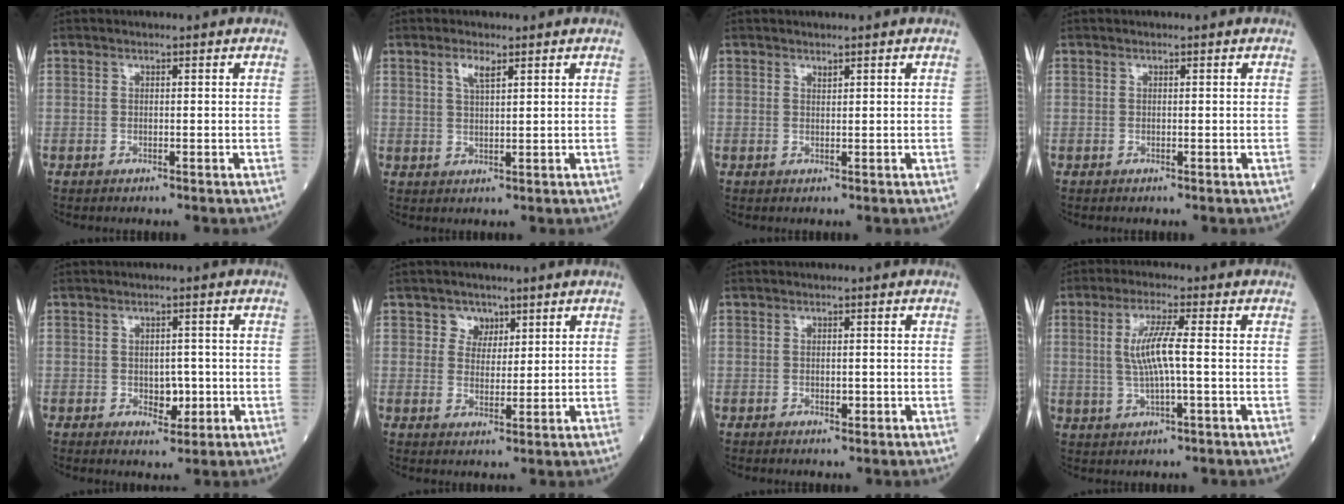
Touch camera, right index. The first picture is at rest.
{"total": 2.7, "force": [1.6, 0.6, 2.1], "torque": [-0.045, 0.002, 0.031]}
{"total": 0.5, "force": [0.5, 0.1, 0.2], "torque": [-0.007, -0.005, 0.008]}
{"total": 0.0}
{"total": 3.6, "force": [-0.7, 2.2, 2.7], "torque": [-0.028, 0.001, -0.004]}
{"total": 3.4, "force": [1.9, 2.7, 0.5], "torque": [-0.004, 0.003, 0.031]}
{"total": 1.5, "force": [-0.4, 0.7, 1.3], "torque": [-0.018, -0.001, -0.004]}
{"total": 6.3, "force": [0.4, 0.3, 6.3], "torque": [-0.128, 0.001, 0.008]}